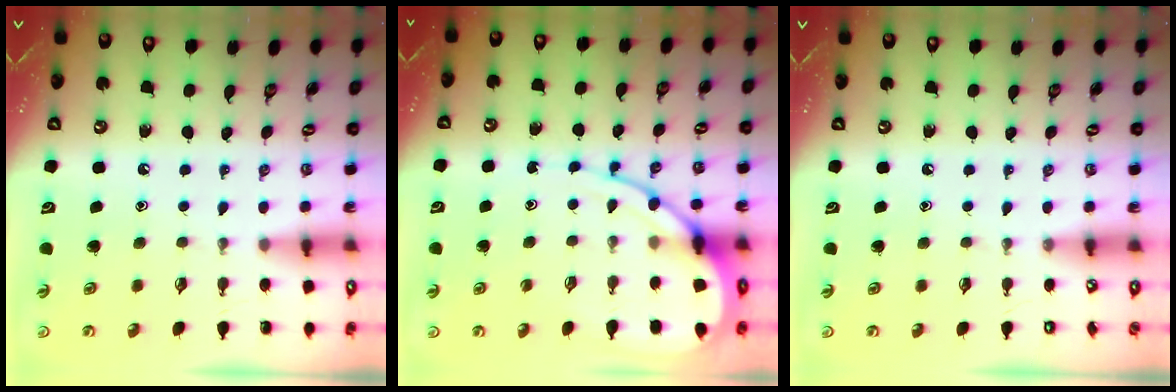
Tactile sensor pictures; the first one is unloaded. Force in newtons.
{"total": 10.2, "press": 10.2, "slide": 1.0}
{"total": 0.0}